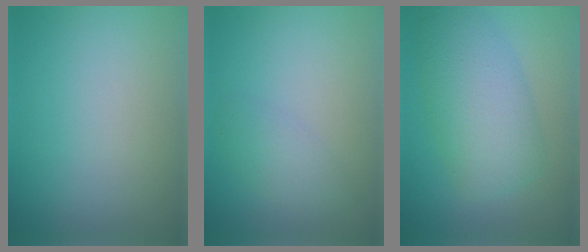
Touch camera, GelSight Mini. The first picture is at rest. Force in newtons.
{"total": 1.9, "press": 1.9, "slide": 0.1}
{"total": 6.7, "press": 6.7, "slide": 0.2}